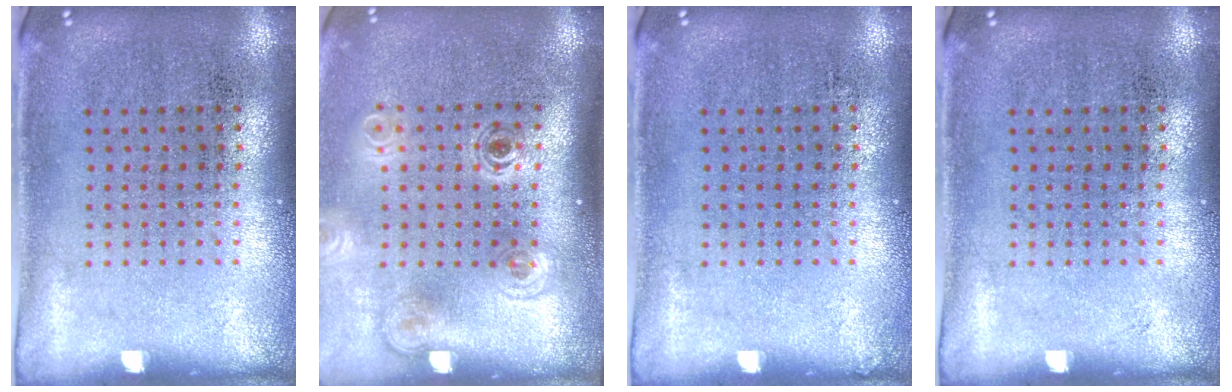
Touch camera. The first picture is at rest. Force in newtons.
{"total": 1.9, "press": 1.3, "slide": 1.4}
{"total": 0.0}
{"total": 0.0}